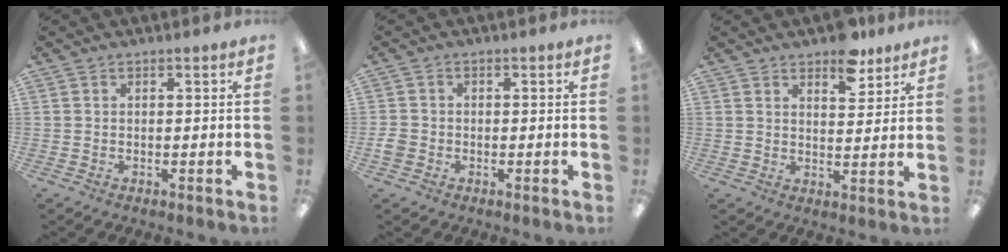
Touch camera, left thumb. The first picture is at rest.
{"total": 2.6, "force": [-0.9, 2.1, 1.2], "torque": [-0.016, 0.008, -0.017]}
{"total": 8.8, "force": [7.0, 3.2, 4.4], "torque": [-0.048, -0.045, 0.117]}